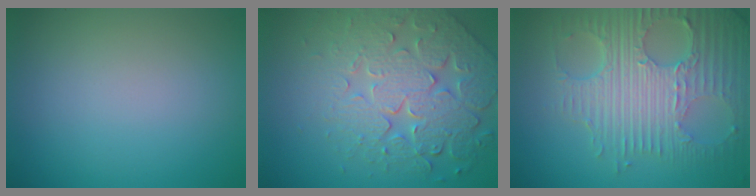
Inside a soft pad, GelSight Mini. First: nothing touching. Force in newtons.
{"total": 7.7, "press": 6.0, "slide": 4.7}
{"total": 8.6, "press": 6.0, "slide": 6.1}